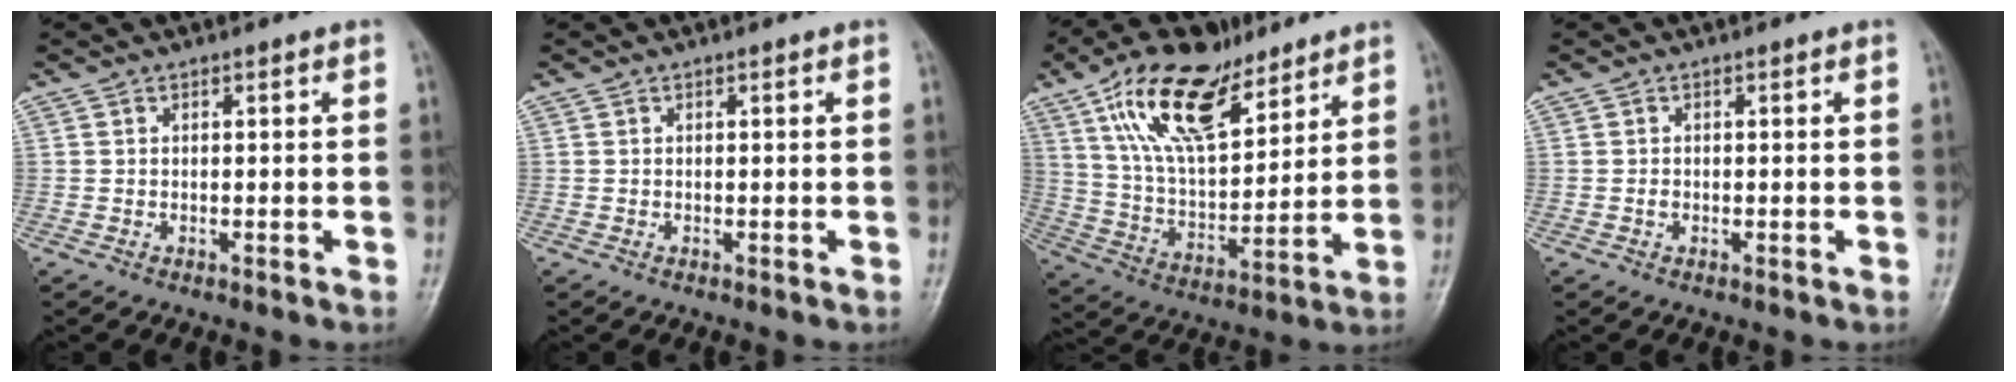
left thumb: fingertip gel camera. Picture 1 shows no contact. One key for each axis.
{"total": 0.0}
{"total": 19.3, "fx": 11.6, "fy": 9.0, "fz": 12.6, "tx": -0.188, "ty": -0.041, "tz": 0.219}
{"total": 1.0, "fx": -0.2, "fy": 0.8, "fz": 0.5, "tx": -0.004, "ty": 0.003, "tz": -0.005}